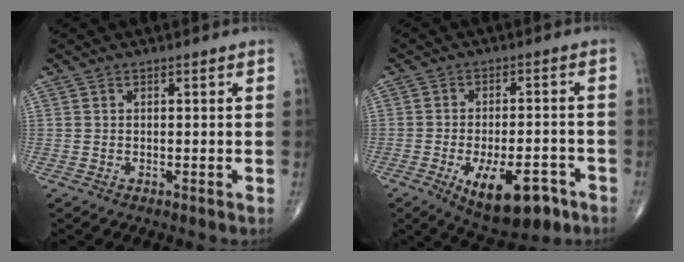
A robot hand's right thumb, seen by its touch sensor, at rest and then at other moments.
{"total": 13.8, "force": [-6.7, 6.0, 10.5], "torque": [-0.146, 0.021, -0.088]}